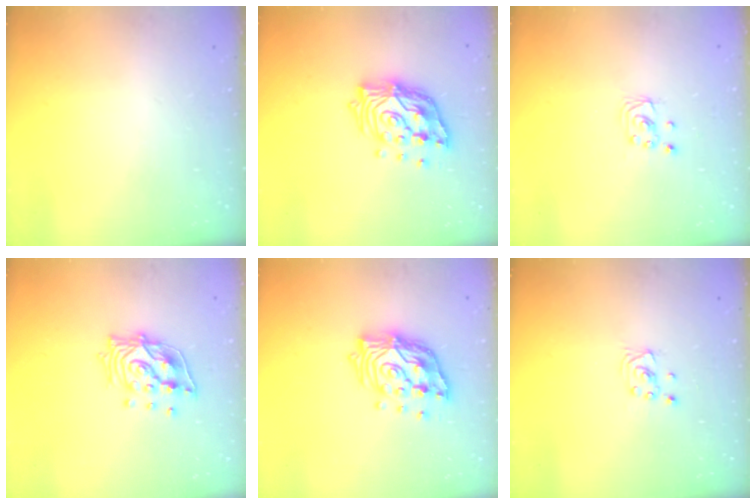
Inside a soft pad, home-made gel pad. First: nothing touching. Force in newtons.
{"total": 16.1, "press": 16.0, "slide": 1.8}
{"total": 2.2, "press": 2.2, "slide": 0.2}
{"total": 13.2, "press": 13.2, "slide": 1.3}
{"total": 16.1, "press": 16.0, "slide": 1.8}
{"total": 2.3, "press": 2.3, "slide": 0.2}